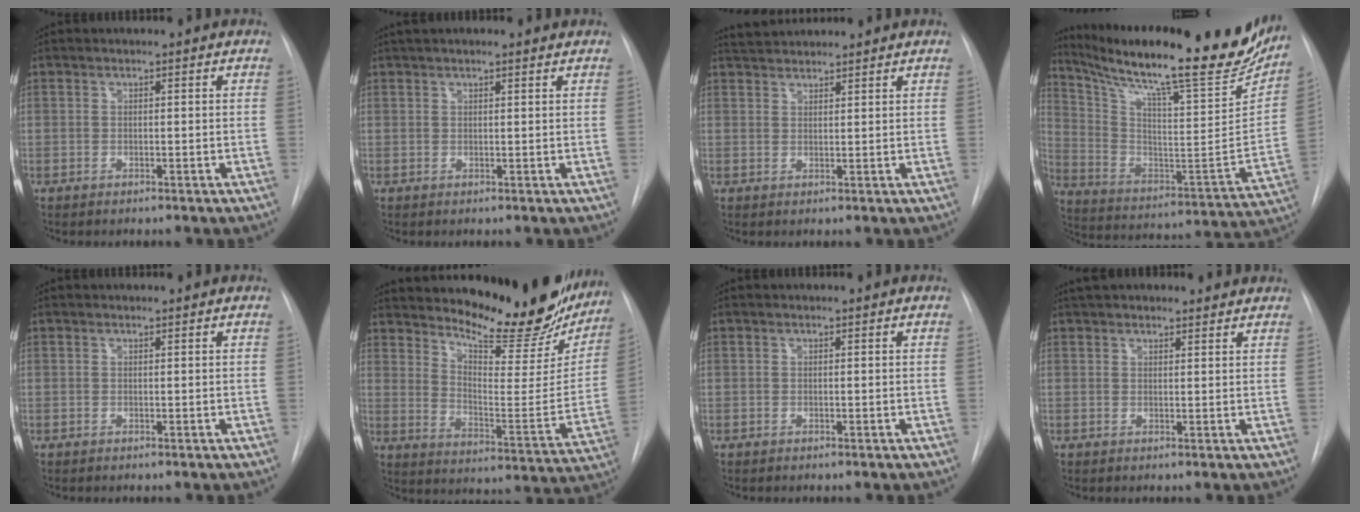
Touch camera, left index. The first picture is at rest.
{"total": 5.5, "force": [4.7, 0.9, 2.7], "torque": [-0.044, 0.029, 0.064]}
{"total": 4.5, "force": [4.4, 0.5, 0.9], "torque": [-0.019, 0.033, 0.075]}
{"total": 30.0, "force": [24.6, 4.3, 16.6], "torque": [-0.281, -0.055, 0.352]}
{"total": 0.8, "force": [0.8, 0.0, 0.1], "torque": [-0.005, 0.005, 0.010]}
{"total": 23.4, "force": [20.2, 5.7, 10.2], "torque": [-0.147, -0.068, 0.267]}
{"total": 0.0}
{"total": 7.9, "force": [7.1, 2.3, 2.7], "torque": [-0.034, 0.027, 0.093]}